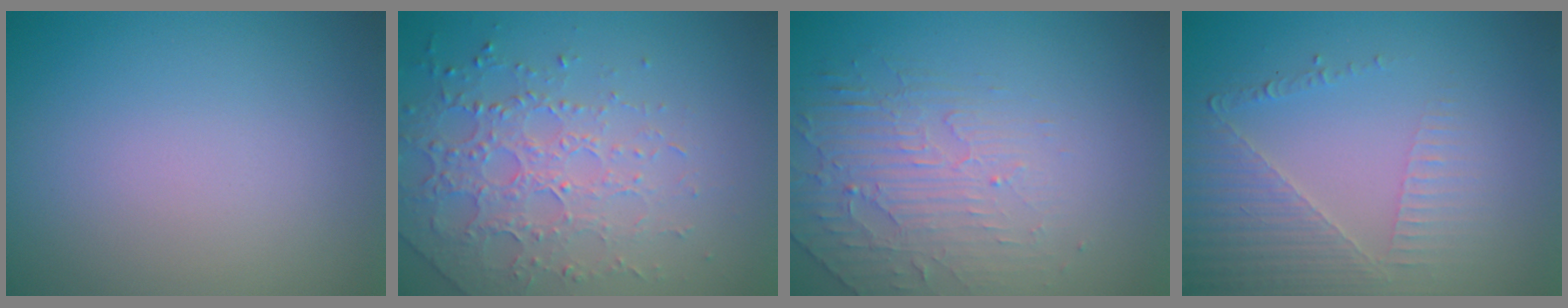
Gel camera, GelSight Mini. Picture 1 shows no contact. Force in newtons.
{"total": 3.9, "press": 3.7, "slide": 1.0}
{"total": 2.5, "press": 1.8, "slide": 1.6}
{"total": 3.5, "press": 3.2, "slide": 1.4}